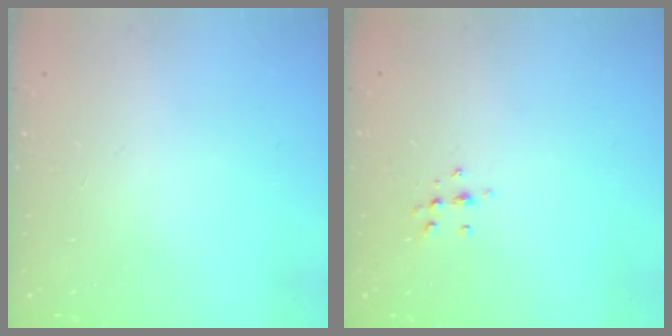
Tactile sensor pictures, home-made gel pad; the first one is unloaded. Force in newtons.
{"total": 5.9, "press": 5.8, "slide": 1.2}